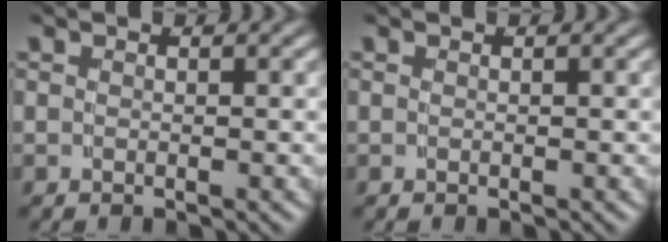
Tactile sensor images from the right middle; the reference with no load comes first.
{"total": 0.0}